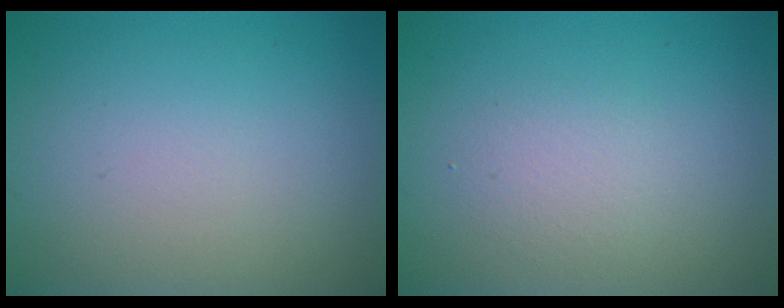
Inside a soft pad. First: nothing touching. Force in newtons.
{"total": 1.5, "press": 1.5, "slide": 0.1}